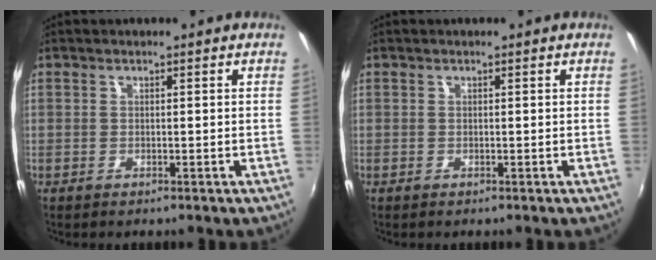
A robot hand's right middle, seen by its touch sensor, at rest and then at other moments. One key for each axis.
{"total": 0.0}